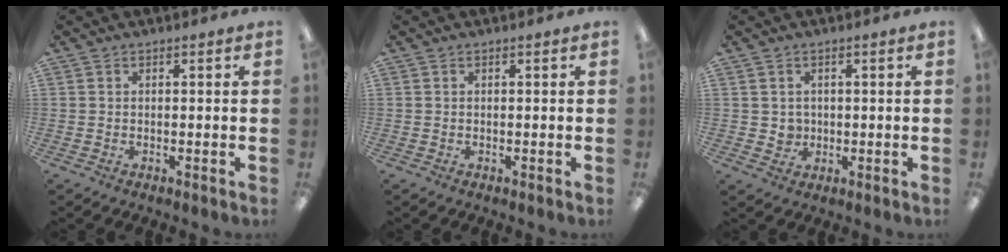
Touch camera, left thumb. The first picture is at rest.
{"total": 0.0}
{"total": 2.9, "force": [0.7, 2.7, 0.4], "torque": [0.002, -0.001, 0.009]}